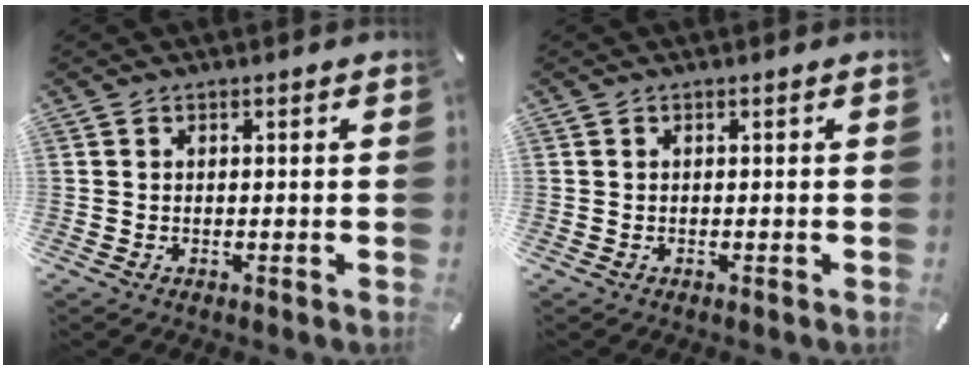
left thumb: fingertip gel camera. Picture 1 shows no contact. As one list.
[{"total": 0.0}]